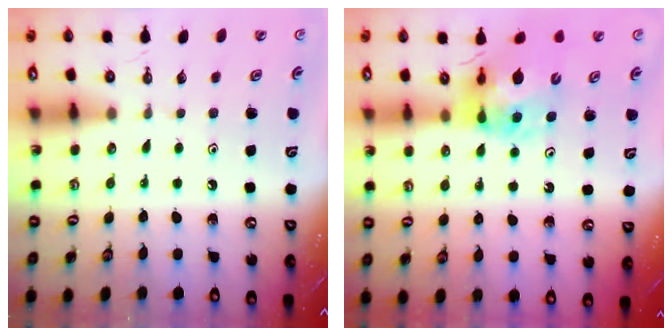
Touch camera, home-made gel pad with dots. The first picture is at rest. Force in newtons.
{"total": 12.8, "press": 12.8, "slide": 1.2}